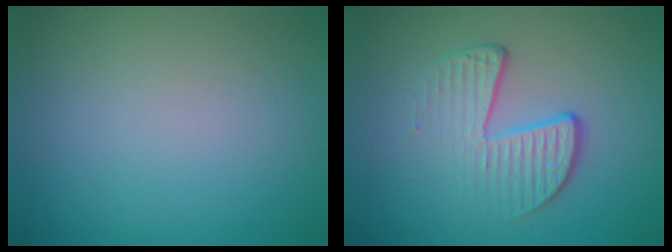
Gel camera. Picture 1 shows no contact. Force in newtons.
{"total": 4.1, "press": 2.6, "slide": 3.2}